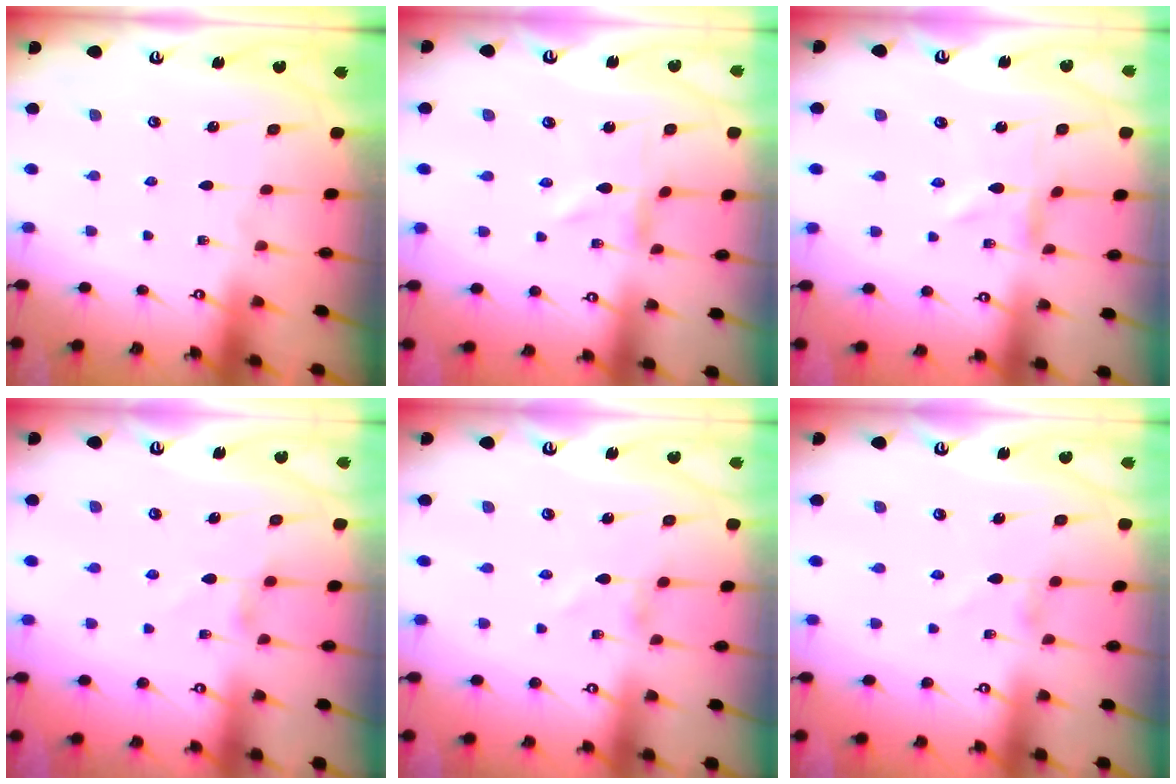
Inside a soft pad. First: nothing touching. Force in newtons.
{"total": 0.0}
{"total": 0.0}
{"total": 1.8, "press": 1.8, "slide": 0.4}
{"total": 0.0}
{"total": 0.0}